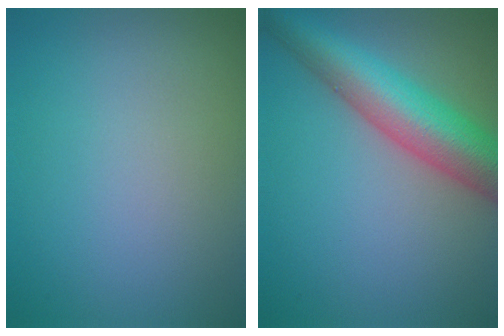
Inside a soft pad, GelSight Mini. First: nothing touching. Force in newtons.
{"total": 8.4, "press": 8.4, "slide": 0.3}